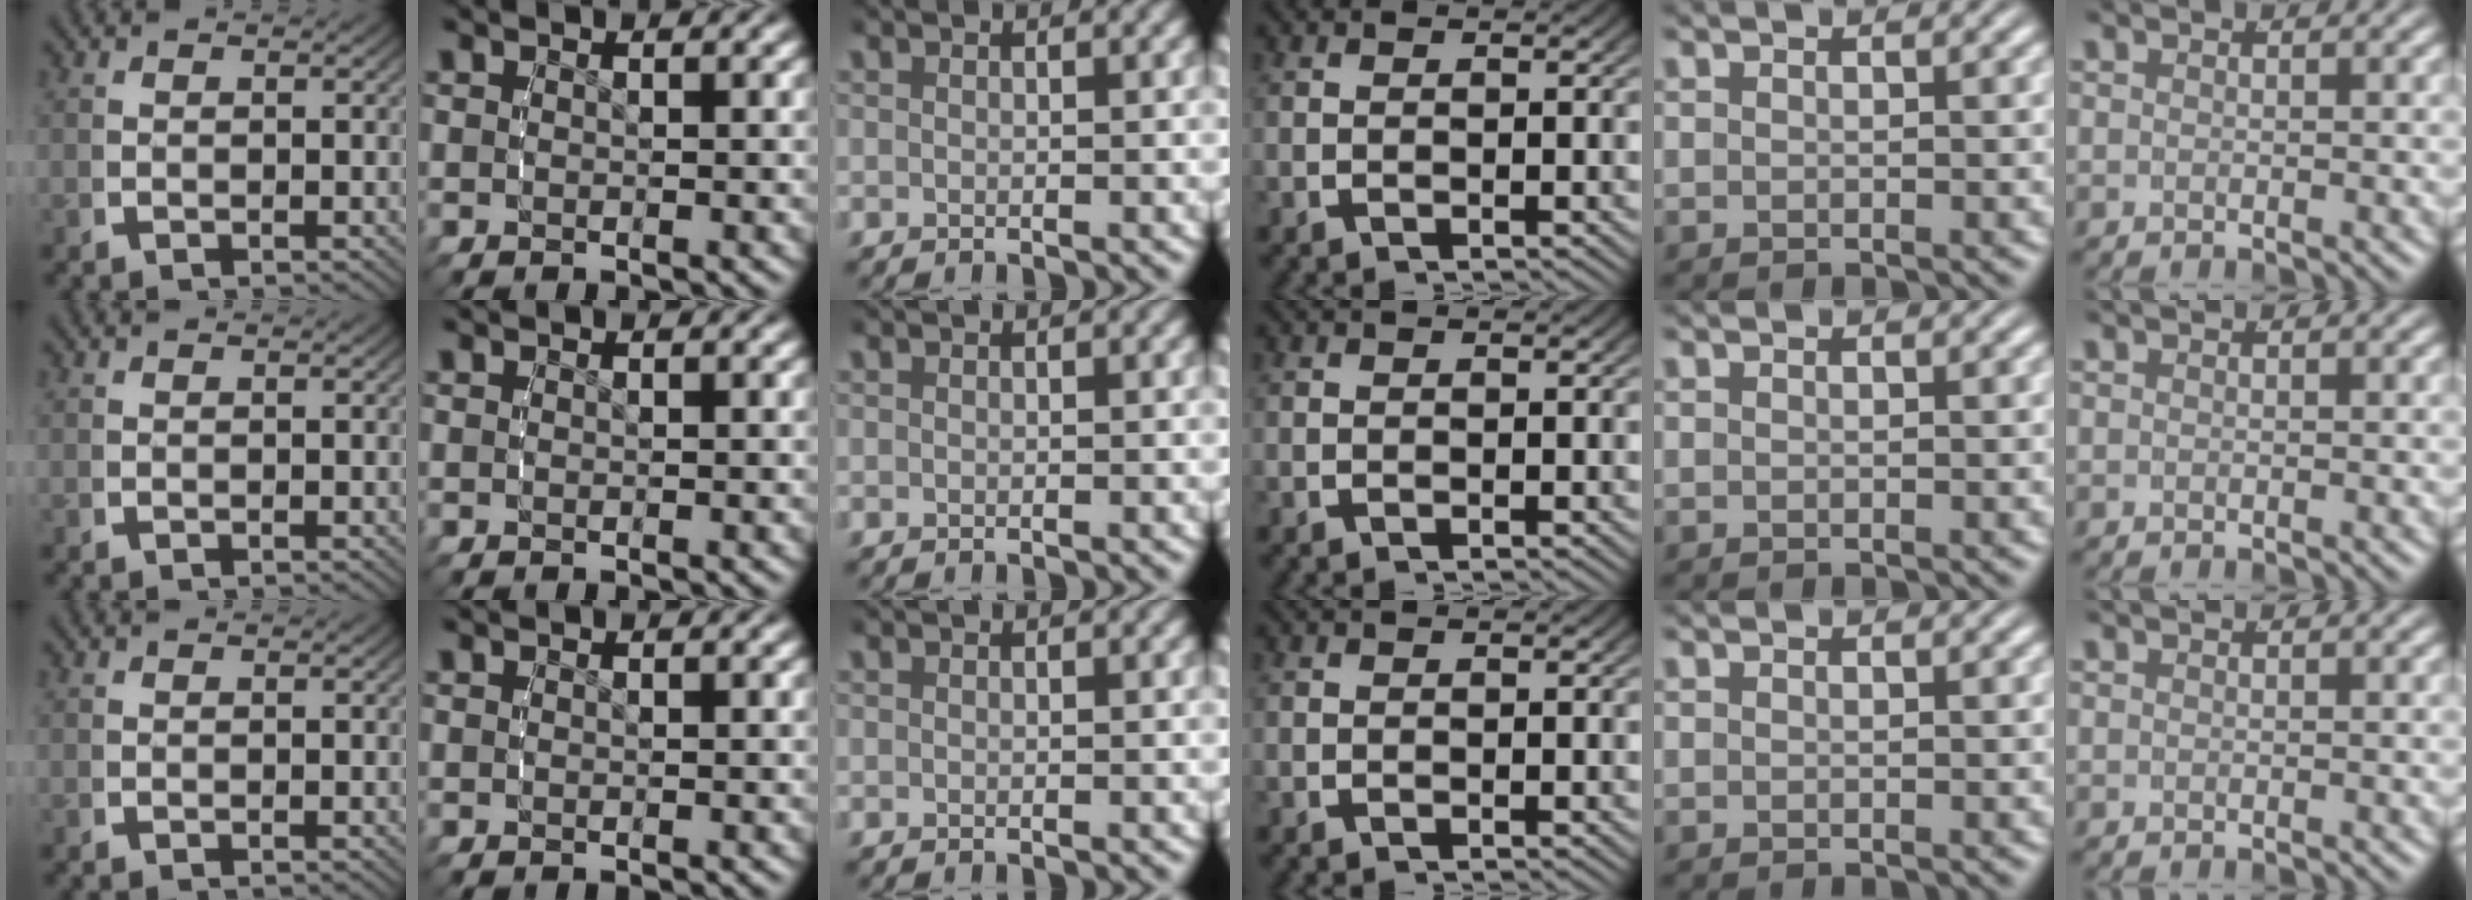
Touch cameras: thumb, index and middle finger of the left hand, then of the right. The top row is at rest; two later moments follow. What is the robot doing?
{"motion": "reach", "object": "string"}